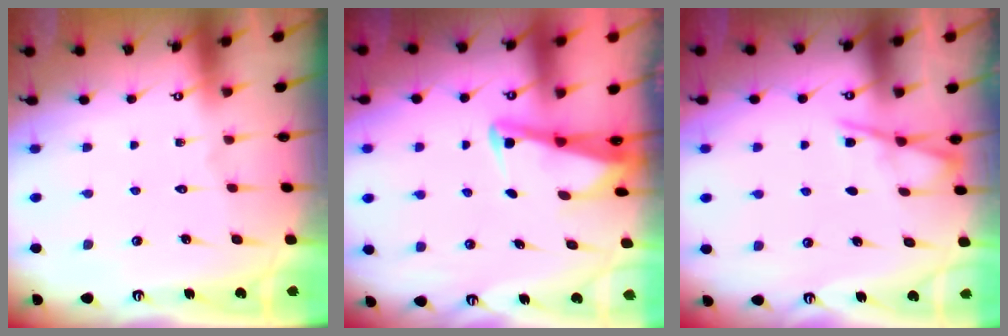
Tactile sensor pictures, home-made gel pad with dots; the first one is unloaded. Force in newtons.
{"total": 2.5, "press": 2.5, "slide": 0.2}
{"total": 5.2, "press": 5.2, "slide": 0.6}